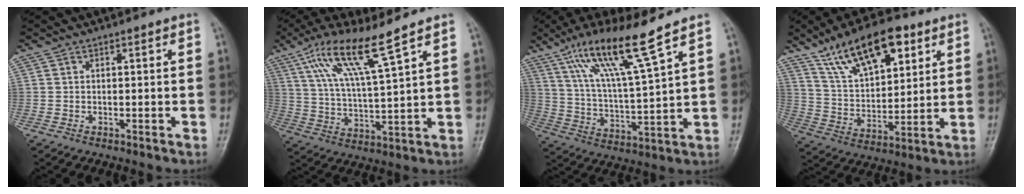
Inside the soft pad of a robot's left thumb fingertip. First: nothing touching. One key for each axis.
{"total": 12.3, "fx": 7.6, "fy": 1.0, "fz": 9.6, "tx": -0.188, "ty": -0.030, "tz": 0.152}
{"total": 14.2, "fx": 9.5, "fy": 0.3, "fz": 10.6, "tx": -0.194, "ty": -0.046, "tz": 0.181}
{"total": 16.7, "fx": 9.6, "fy": 7.6, "fz": 11.3, "tx": -0.152, "ty": -0.032, "tz": 0.173}